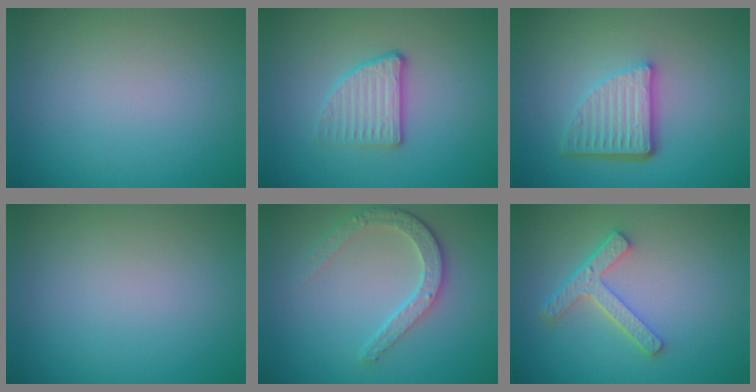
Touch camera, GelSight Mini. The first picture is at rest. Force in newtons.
{"total": 2.7, "press": 2.4, "slide": 1.1}
{"total": 5.2, "press": 3.6, "slide": 3.7}
{"total": 0.0}
{"total": 3.6, "press": 3.0, "slide": 2.1}
{"total": 3.9, "press": 3.0, "slide": 2.5}